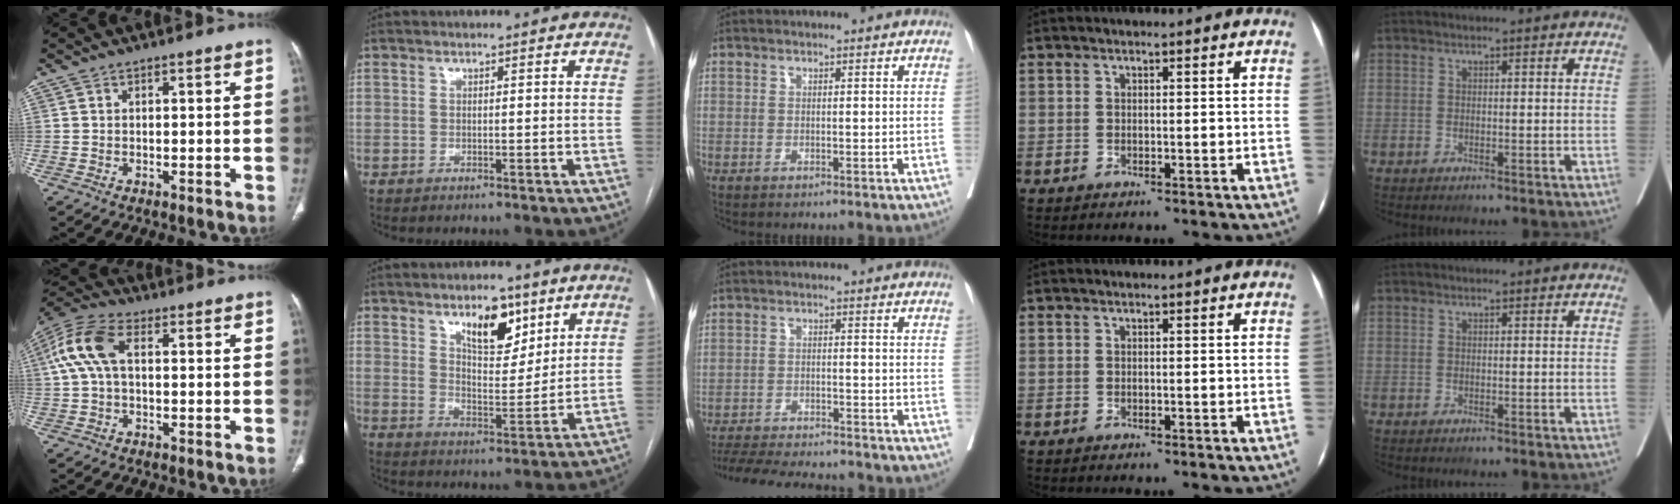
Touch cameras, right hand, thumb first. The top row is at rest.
{"thumb": {"total": 9.9, "force": [1.7, 5.5, 8.1], "torque": [-0.186, 0.034, 0.028]}, "index": {"total": 9.3, "force": [5.7, 3.8, 6.3], "torque": [-0.105, -0.003, 0.099]}, "middle": {"total": 14.1, "force": [-13.0, 2.1, 5.1], "torque": [-0.097, -0.011, -0.188]}}